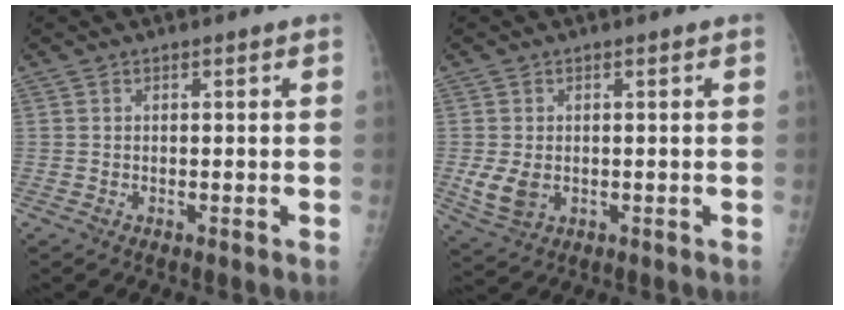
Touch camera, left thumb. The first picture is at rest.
{"total": 5.0, "force": [-0.5, 3.6, 3.5], "torque": [-0.071, -0.011, -0.001]}